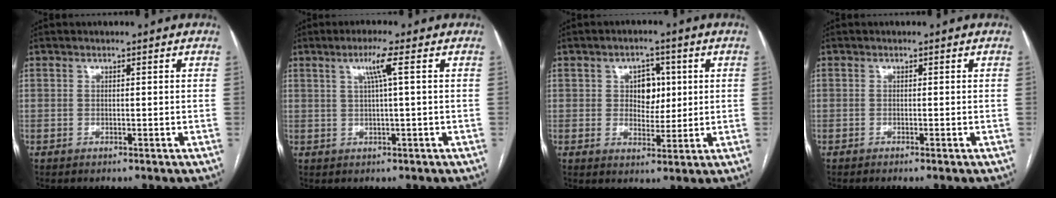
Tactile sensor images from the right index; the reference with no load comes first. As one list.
[{"total": 3.7, "force": [1.2, -0.7, 3.4], "torque": [-0.069, 0.004, 0.024]}, {"total": 5.2, "force": [1.1, 3.5, 3.6], "torque": [-0.048, 0.011, 0.023]}, {"total": 0.8, "force": [-0.6, -0.2, 0.4], "torque": [-0.007, 0.003, -0.013]}]